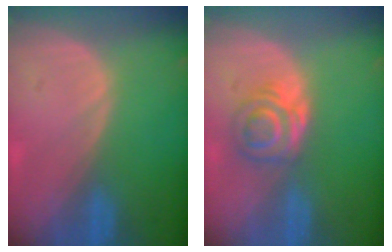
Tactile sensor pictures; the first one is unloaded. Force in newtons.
{"total": 5.2, "press": 4.8, "slide": 1.9}